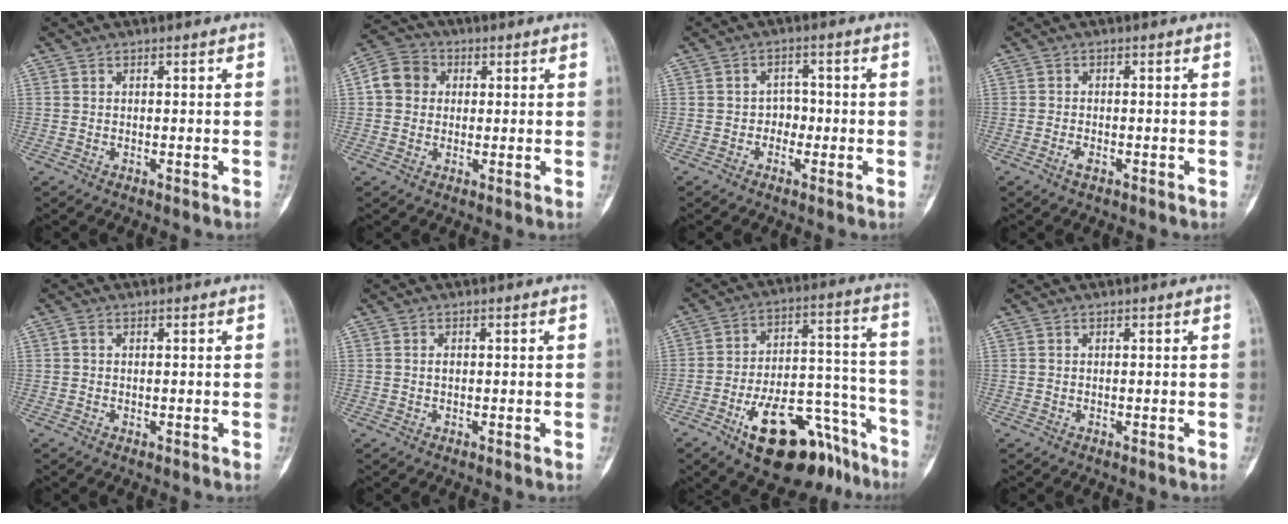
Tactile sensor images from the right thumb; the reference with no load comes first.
{"total": 7.0, "force": [1.0, 6.1, 3.2], "torque": [-0.044, 0.015, 0.006]}
{"total": 3.0, "force": [-0.9, 2.5, 1.3], "torque": [0.008, 0.012, -0.022]}
{"total": 1.5, "force": [-0.9, 0.6, 1.0], "torque": [-0.023, 0.003, -0.019]}
{"total": 0.6, "force": [0.1, 0.4, 0.4], "torque": [-0.010, 0.000, -0.002]}
{"total": 0.8, "force": [0.1, 0.5, 0.6], "torque": [-0.006, 0.002, 0.002]}
{"total": 21.1, "force": [-12.9, 9.6, 13.6], "torque": [-0.158, 0.098, -0.197]}
{"total": 0.0}